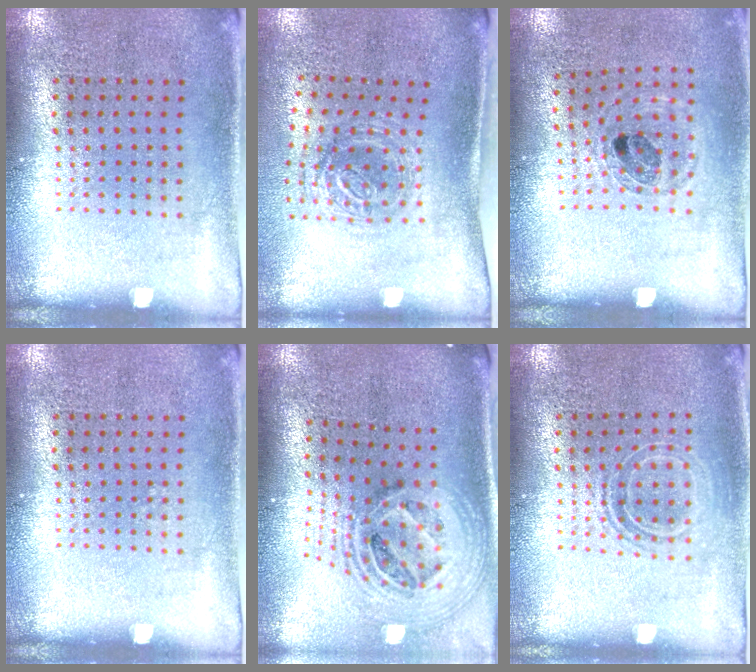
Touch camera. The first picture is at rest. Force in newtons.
{"total": 1.2, "press": 1.1, "slide": 0.6}
{"total": 0.8, "press": 0.8, "slide": 0.2}
{"total": 0.0}
{"total": 2.3, "press": 1.6, "slide": 1.6}
{"total": 1.5, "press": 1.2, "slide": 0.9}